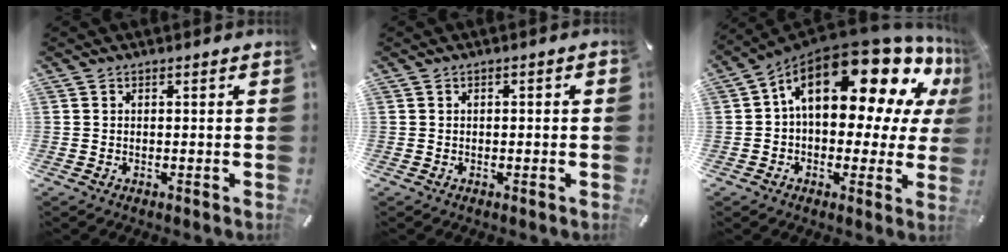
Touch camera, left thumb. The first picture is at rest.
{"total": 0.8, "force": [-0.1, 0.4, 0.7], "torque": [-0.012, 0.001, -0.003]}
{"total": 23.8, "force": [10.6, 12.2, 17.5], "torque": [-0.266, -0.076, 0.179]}